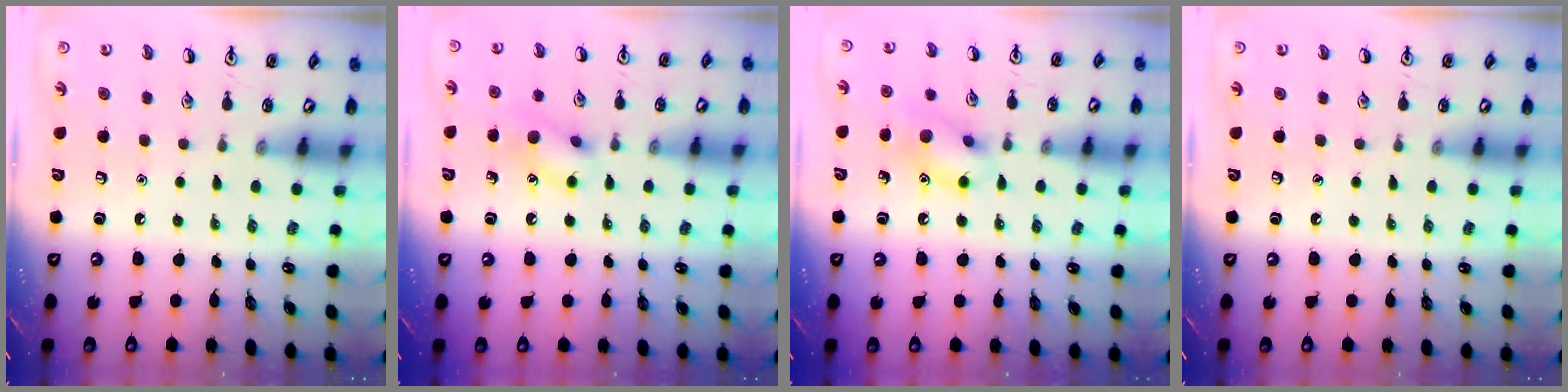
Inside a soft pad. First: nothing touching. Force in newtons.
{"total": 10.0, "press": 10.0, "slide": 0.9}
{"total": 10.8, "press": 10.8, "slide": 0.6}
{"total": 0.0}